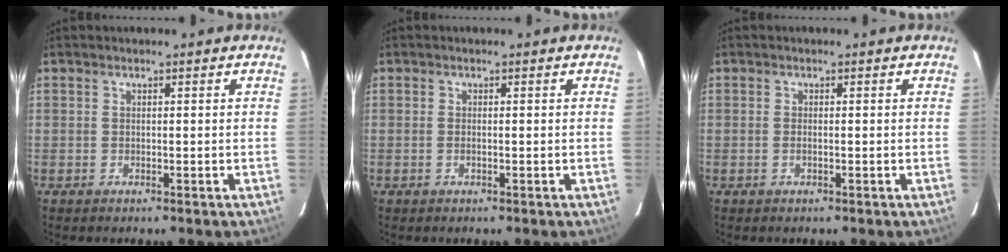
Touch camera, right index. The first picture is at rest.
{"total": 0.8, "force": [-0.2, 0.1, 0.8], "torque": [-0.017, 0.001, -0.004]}
{"total": 0.9, "force": [-0.2, 0.1, 0.9], "torque": [-0.019, 0.001, -0.006]}